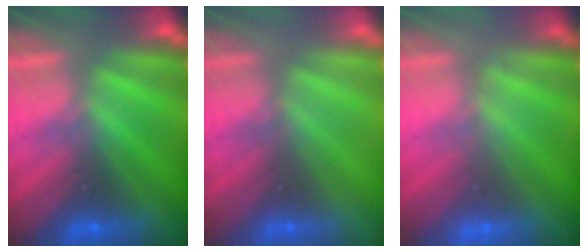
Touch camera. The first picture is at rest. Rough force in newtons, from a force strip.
{"total": 3.3}
{"total": 1.8}